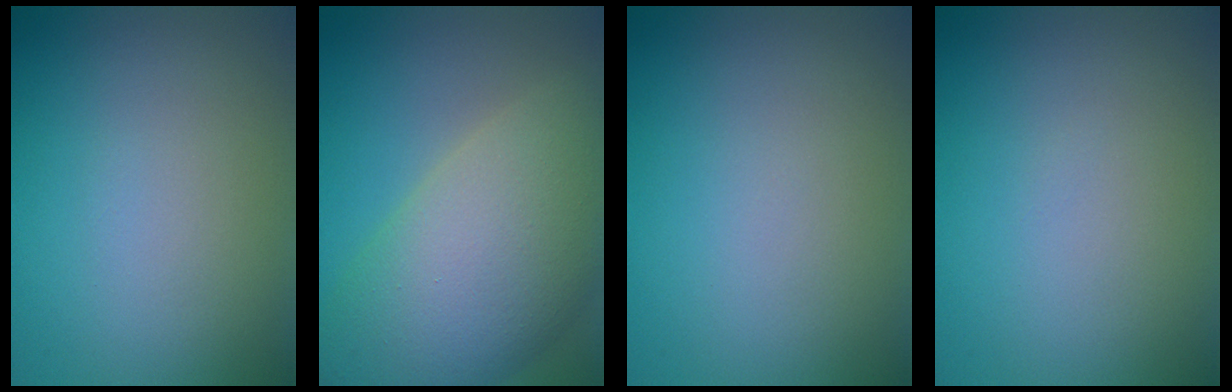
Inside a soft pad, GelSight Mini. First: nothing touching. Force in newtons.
{"total": 12.6, "press": 12.5, "slide": 1.0}
{"total": 0.0}
{"total": 0.0}